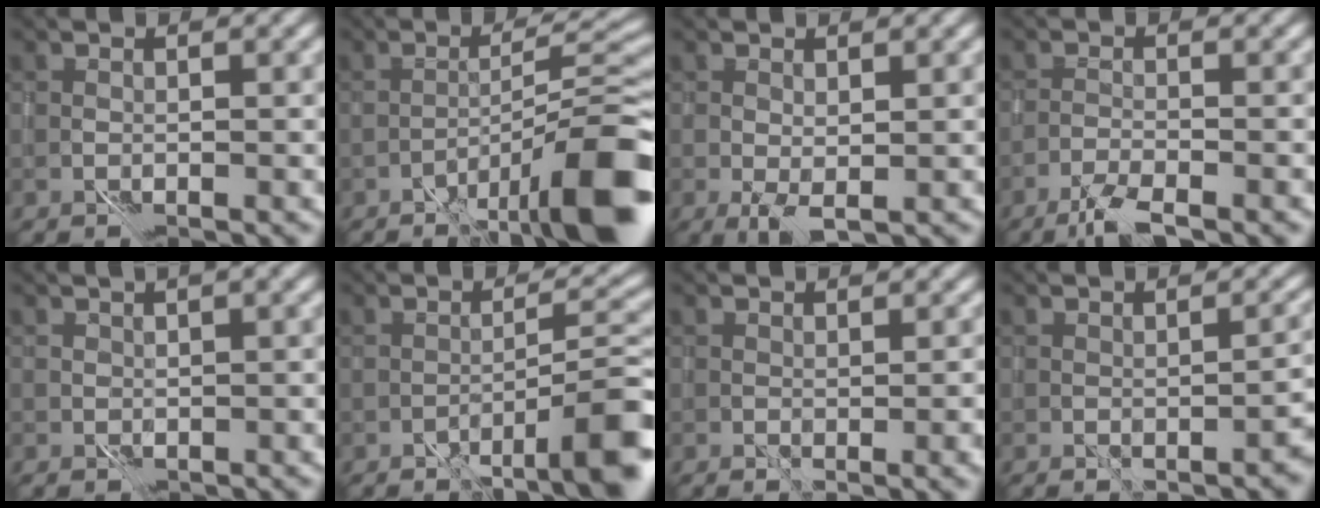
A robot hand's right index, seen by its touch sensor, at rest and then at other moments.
{"total": 9.1, "force": [-4.2, 1.8, 7.9], "torque": [-0.111, 0.024, -0.062]}
{"total": 1.3, "force": [0.6, 0.2, 1.2], "torque": [-0.024, 0.002, 0.013]}
{"total": 2.7, "force": [-1.9, 0.2, 1.9], "torque": [-0.036, 0.008, -0.040]}
{"total": 1.8, "force": [0.6, 0.9, 1.4], "torque": [-0.013, 0.013, 0.014]}
{"total": 6.4, "force": [-2.8, 1.5, 5.5], "torque": [-0.069, 0.015, -0.037]}
{"total": 2.2, "force": [0.4, 0.5, 2.1], "torque": [-0.028, -0.001, 0.020]}
{"total": 1.9, "force": [-0.4, 0.3, 1.9], "torque": [-0.019, 0.011, 0.003]}